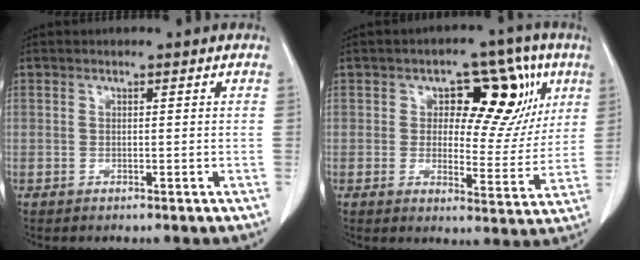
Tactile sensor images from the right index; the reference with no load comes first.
{"total": 14.2, "force": [5.3, 7.5, 10.9], "torque": [-0.127, 0.028, 0.075]}